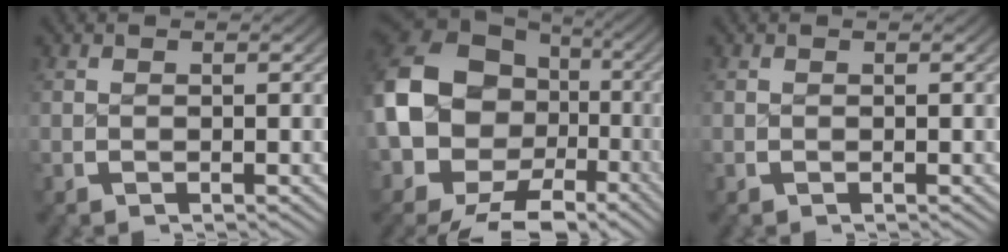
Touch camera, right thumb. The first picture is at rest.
{"total": 14.3, "force": [-2.5, 11.9, 7.6], "torque": [-0.209, -0.063, -0.019]}
{"total": 0.0}